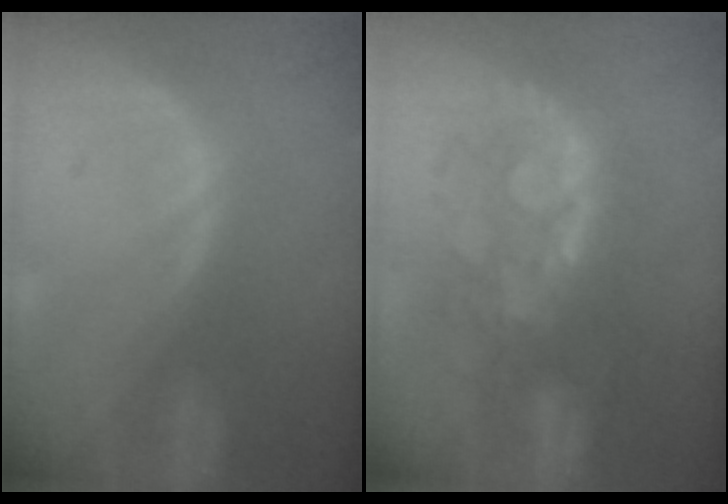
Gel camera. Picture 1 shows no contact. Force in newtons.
{"total": 8.3, "press": 8.3, "slide": 0.9}